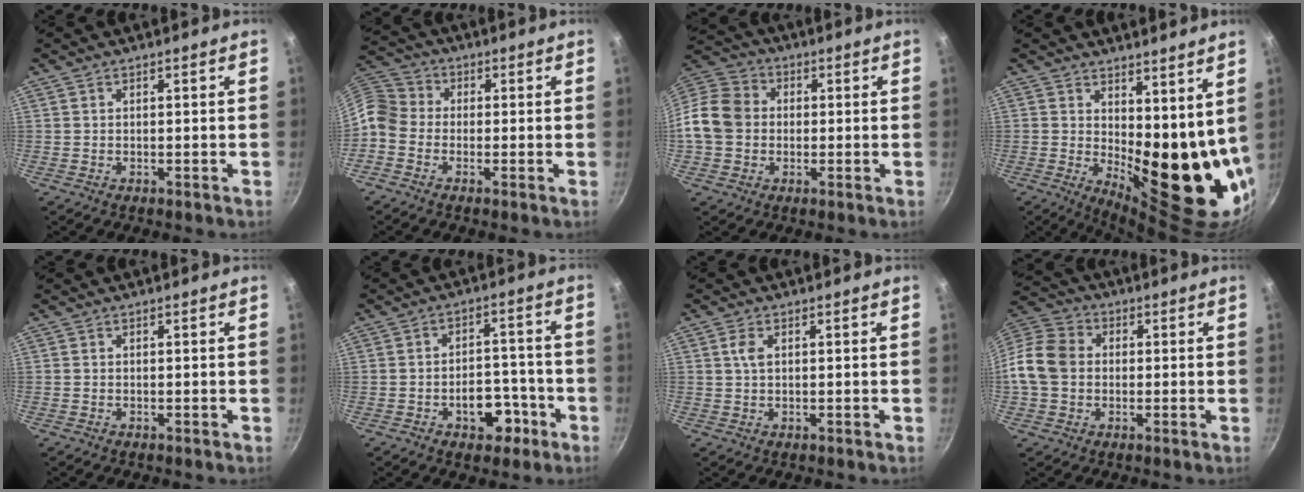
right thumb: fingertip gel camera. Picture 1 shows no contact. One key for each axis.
{"total": 6.7, "fx": -2.2, "fy": 5.5, "fz": 3.0, "tx": -0.043, "ty": 0.033, "tz": -0.067}
{"total": 11.5, "fx": -0.6, "fy": 9.8, "fz": 6.0, "tx": -0.086, "ty": 0.022, "tz": -0.032}
{"total": 15.7, "fx": 4.6, "fy": 7.2, "fz": 13.2, "tx": -0.147, "ty": -0.056, "tz": 0.082}
{"total": 0.0}
{"total": 8.6, "fx": -4.0, "fy": 5.5, "fz": 5.3, "tx": -0.038, "ty": 0.033, "tz": -0.051}
{"total": 2.5, "fx": 0.7, "fy": 1.5, "fz": 1.9, "tx": -0.039, "ty": 0.002, "tz": 0.011}
{"total": 10.9, "fx": -0.4, "fy": 9.0, "fz": 6.1, "tx": -0.093, "ty": 0.020, "tz": -0.029}